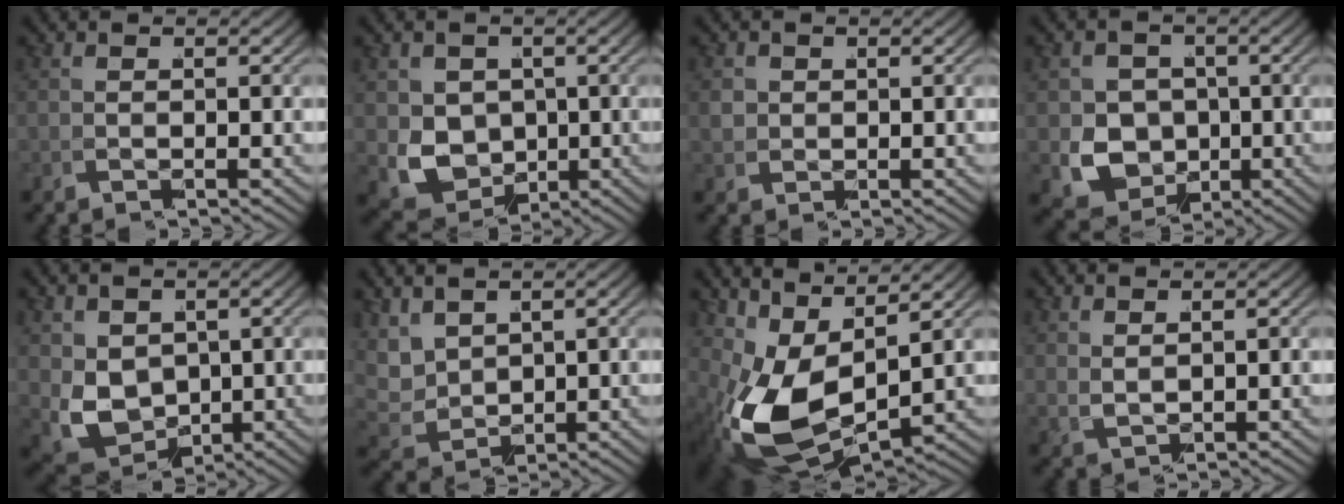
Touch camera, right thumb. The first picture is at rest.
{"total": 8.1, "force": [-0.6, 6.7, 4.5], "torque": [-0.112, -0.057, 0.018]}
{"total": 2.5, "force": [0.8, 2.1, 1.0], "torque": [-0.030, -0.010, 0.024]}
{"total": 9.9, "force": [-1.8, 8.6, 4.6], "torque": [-0.107, -0.053, -0.012]}
{"total": 6.7, "force": [0.2, 5.1, 4.3], "torque": [-0.111, -0.051, 0.035]}
{"total": 5.2, "force": [1.7, 3.8, 3.2], "torque": [-0.089, -0.023, 0.055]}
{"total": 10.4, "force": [0.1, 5.9, 8.5], "torque": [-0.197, -0.048, 0.030]}
{"total": 2.0, "force": [1.8, 0.2, 0.7], "torque": [-0.016, 0.000, 0.048]}